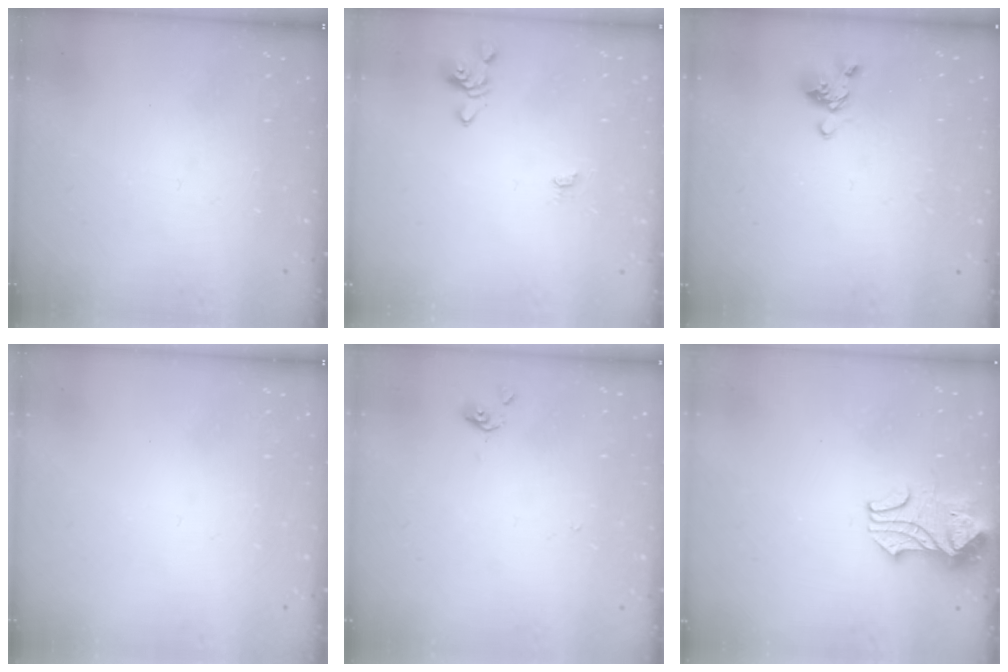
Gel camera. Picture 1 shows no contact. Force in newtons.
{"total": 0.0}
{"total": 2.7, "press": 2.5, "slide": 0.8}
{"total": 0.0}
{"total": 0.0}
{"total": 2.2, "press": 2.1, "slide": 0.7}